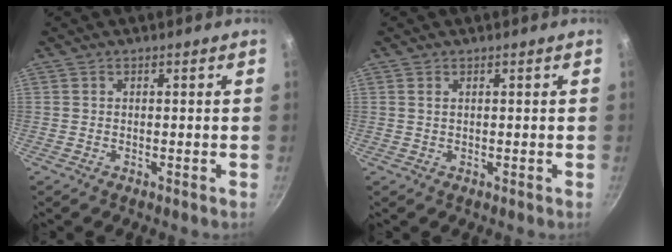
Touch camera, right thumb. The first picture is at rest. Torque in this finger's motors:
{"motor_torque": [-0.28, 0.10, 0.02, 0.53, -0.03]}